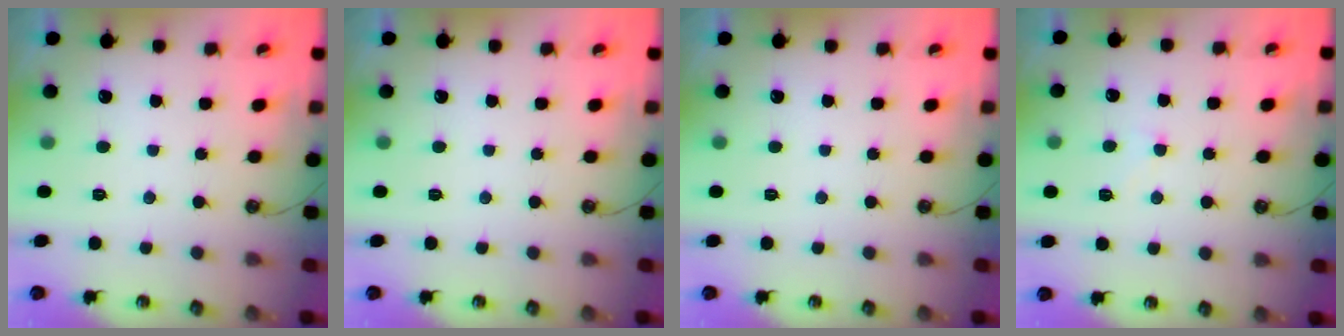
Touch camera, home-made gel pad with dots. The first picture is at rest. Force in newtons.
{"total": 0.0}
{"total": 0.0}
{"total": 0.8, "press": 0.6, "slide": 0.5}